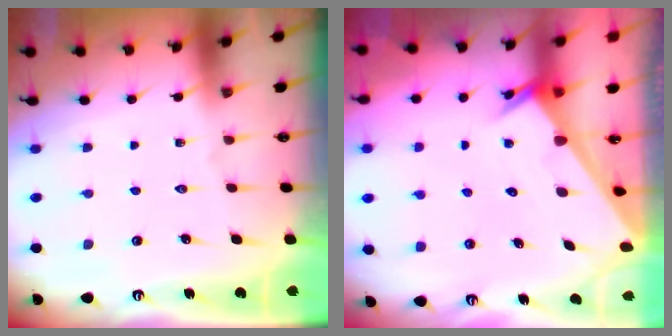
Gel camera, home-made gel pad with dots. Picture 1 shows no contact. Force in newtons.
{"total": 2.0, "press": 2.0, "slide": 0.2}